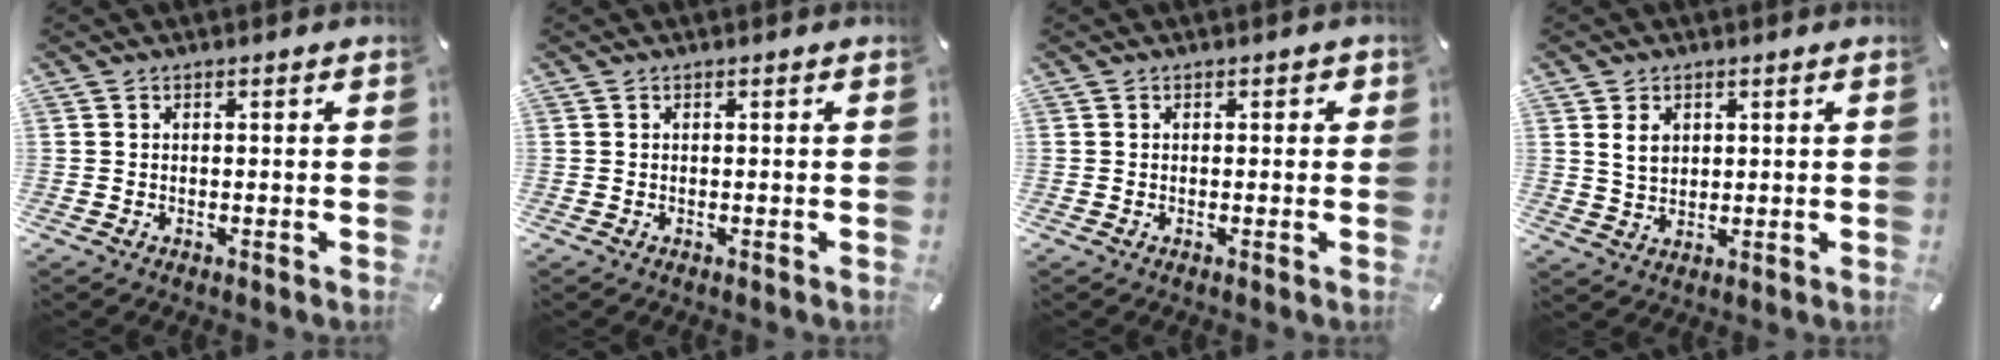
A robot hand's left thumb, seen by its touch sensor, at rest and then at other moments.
{"total": 0.0}
{"total": 0.7, "force": [0.0, 0.5, 0.4], "torque": [-0.007, 0.006, -0.001]}
{"total": 4.7, "force": [1.6, 3.8, 2.2], "torque": [-0.052, 0.001, 0.026]}